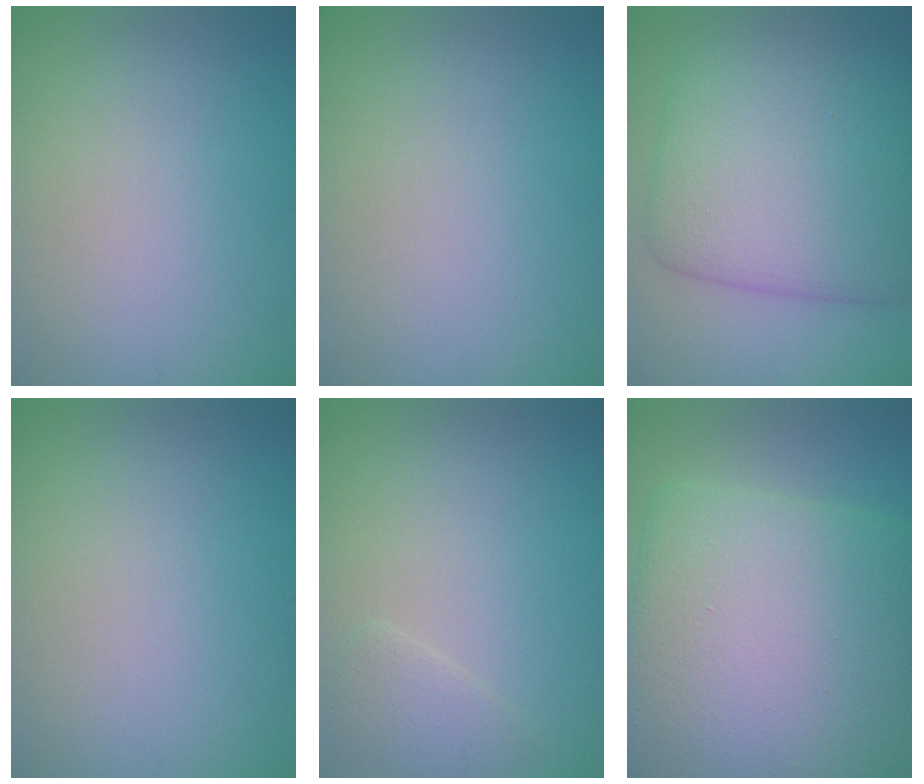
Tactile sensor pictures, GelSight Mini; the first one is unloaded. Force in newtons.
{"total": 0.0}
{"total": 11.1, "press": 11.1, "slide": 0.3}
{"total": 0.0}
{"total": 1.6, "press": 1.6, "slide": 0.2}
{"total": 20.0, "press": 20.0, "slide": 0.8}